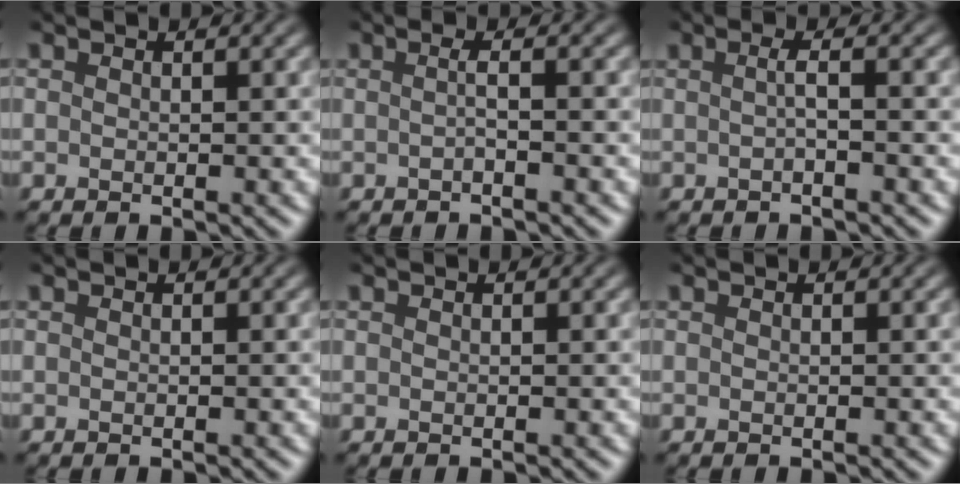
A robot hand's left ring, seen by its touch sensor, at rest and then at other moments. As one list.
[{"total": 1.4, "force": [-0.2, 0.3, 1.3], "torque": [-0.018, -0.002, -0.007]}, {"total": 1.5, "force": [-0.1, 0.3, 1.4], "torque": [-0.022, -0.001, -0.006]}, {"total": 0.0}, {"total": 0.0}, {"total": 0.0}]